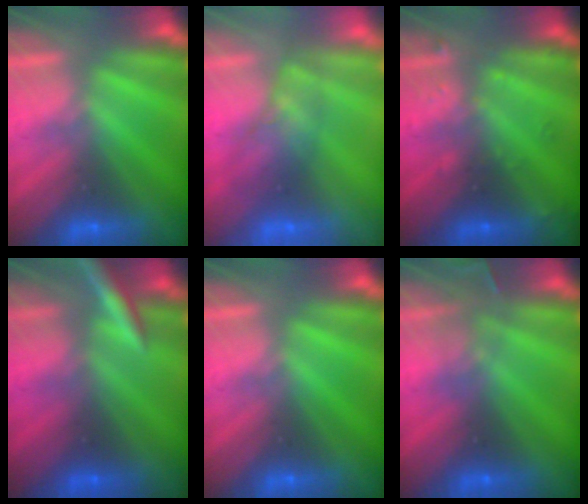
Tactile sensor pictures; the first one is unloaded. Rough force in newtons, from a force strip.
{"total": 2.6}
{"total": 2.4}
{"total": 2.9}
{"total": 0.0}
{"total": 3.0}